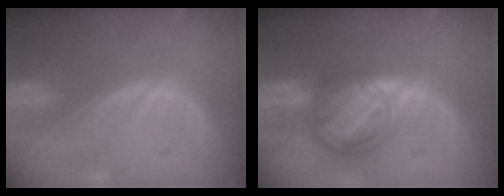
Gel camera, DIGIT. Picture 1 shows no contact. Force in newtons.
{"total": 8.1, "press": 6.9, "slide": 4.1}